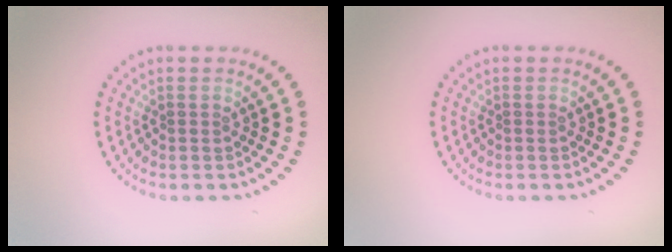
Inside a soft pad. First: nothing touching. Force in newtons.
{"total": 0.0}